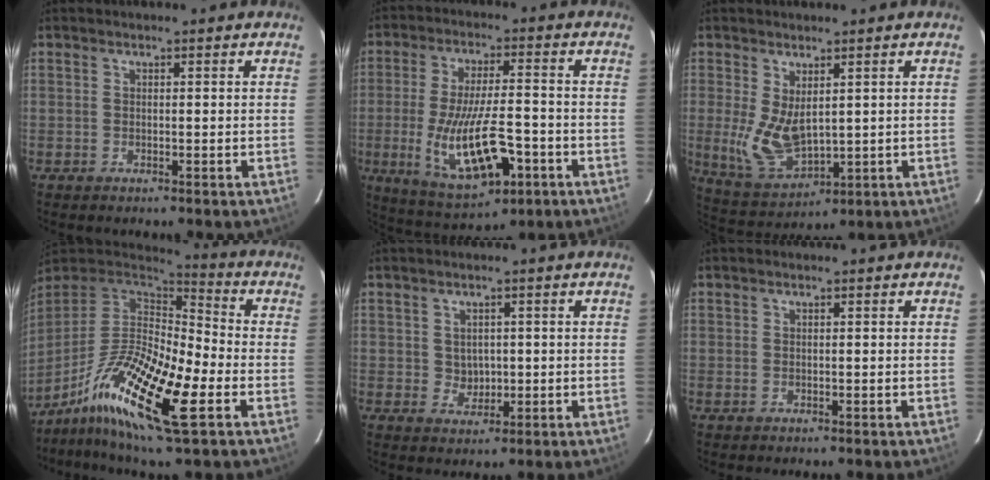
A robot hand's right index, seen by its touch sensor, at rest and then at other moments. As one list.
[{"total": 16.4, "force": [-5.5, 5.9, 14.2], "torque": [-0.287, -0.026, -0.077]}, {"total": 8.6, "force": [1.1, 4.6, 7.2], "torque": [-0.146, -0.016, 0.040]}, {"total": 19.6, "force": [-9.5, 4.6, 16.5], "torque": [-0.328, -0.031, -0.186]}, {"total": 2.9, "force": [0.3, 2.7, 1.0], "torque": [-0.013, 0.007, 0.011]}, {"total": 0.0}]